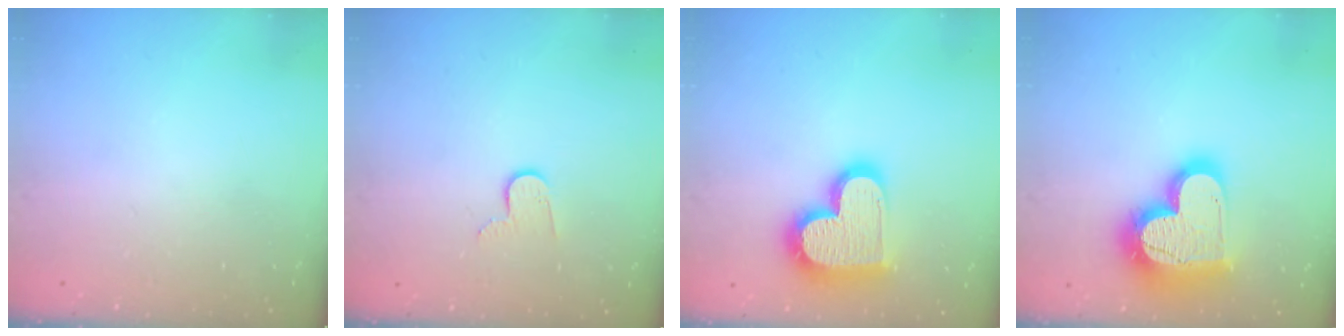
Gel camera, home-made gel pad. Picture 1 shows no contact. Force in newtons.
{"total": 6.0, "press": 6.0, "slide": 0.5}
{"total": 20.7, "press": 20.7, "slide": 1.5}
{"total": 23.6, "press": 23.5, "slide": 2.1}